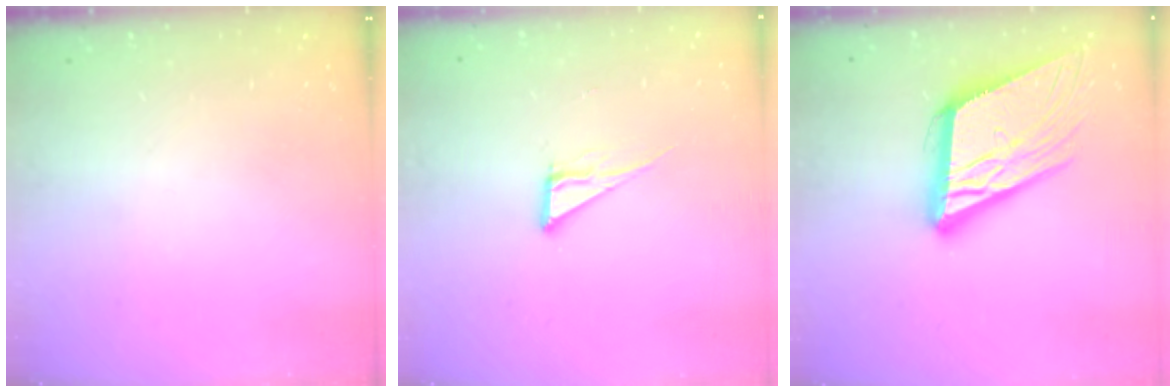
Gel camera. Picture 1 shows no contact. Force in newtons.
{"total": 6.8, "press": 6.8, "slide": 0.2}
{"total": 18.8, "press": 18.5, "slide": 3.5}